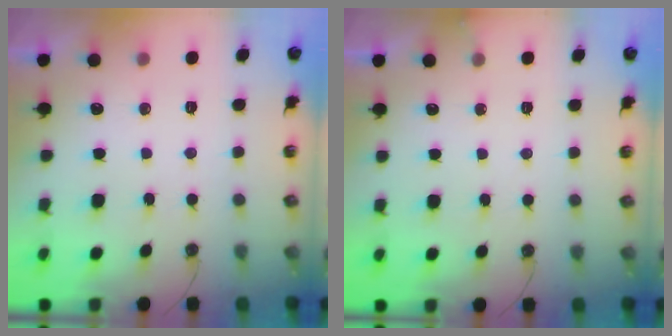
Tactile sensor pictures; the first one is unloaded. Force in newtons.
{"total": 2.8, "press": 2.8, "slide": 0.2}